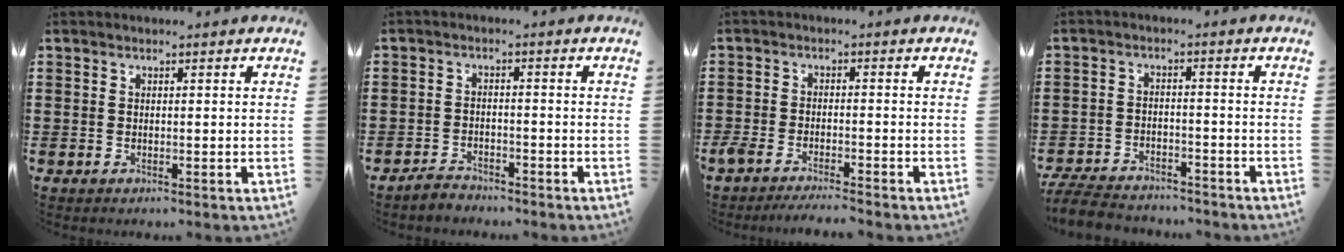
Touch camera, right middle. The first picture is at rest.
{"total": 2.4, "force": [-2.3, 0.4, 0.2], "torque": [-0.010, 0.003, -0.049]}
{"total": 3.2, "force": [-3.0, 0.2, 0.9], "torque": [-0.031, -0.004, -0.067]}
{"total": 5.7, "force": [-5.4, 1.2, 1.1], "torque": [-0.025, 0.007, -0.108]}